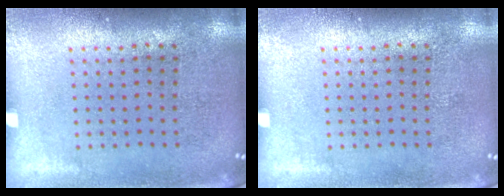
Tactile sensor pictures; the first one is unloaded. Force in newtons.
{"total": 0.0}